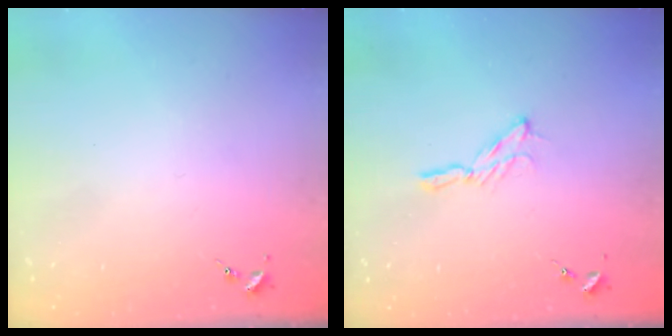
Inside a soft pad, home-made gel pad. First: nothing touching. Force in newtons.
{"total": 6.1, "press": 6.1, "slide": 0.3}